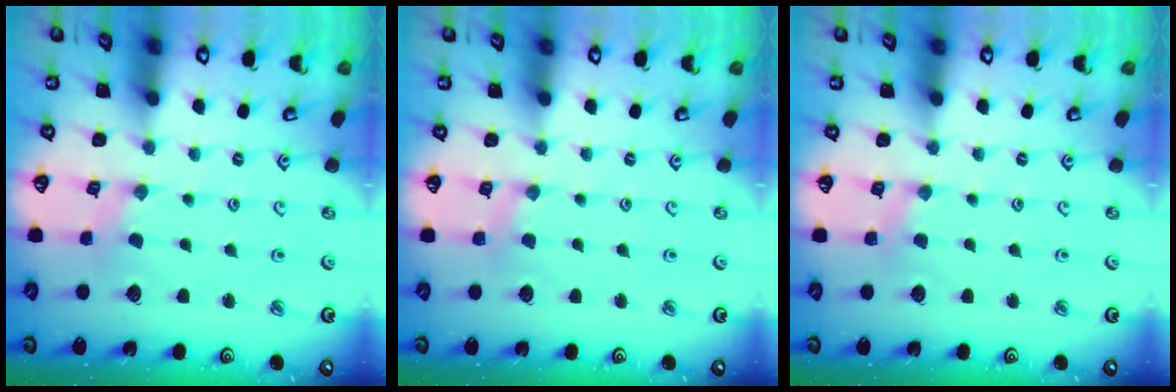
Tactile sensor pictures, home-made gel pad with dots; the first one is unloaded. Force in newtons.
{"total": 2.4, "press": 2.3, "slide": 0.5}
{"total": 2.4, "press": 2.3, "slide": 0.5}